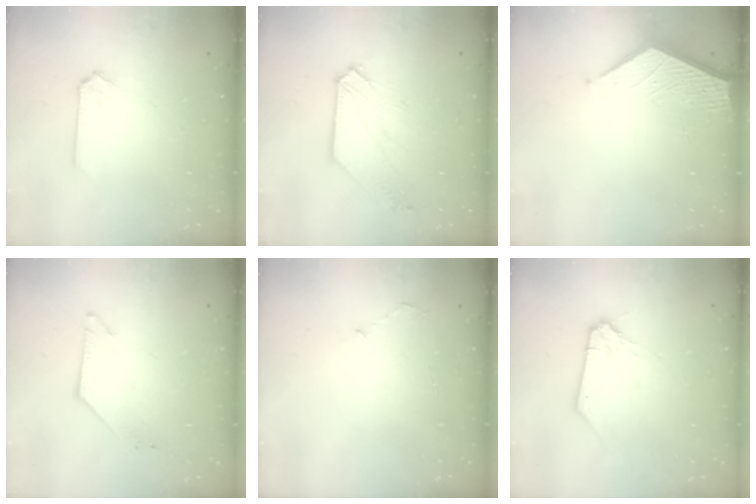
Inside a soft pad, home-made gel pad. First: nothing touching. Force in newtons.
{"total": 5.4, "press": 5.3, "slide": 0.8}
{"total": 3.3, "press": 3.3, "slide": 0.4}
{"total": 3.4, "press": 3.4, "slide": 0.1}
{"total": 4.0, "press": 4.0, "slide": 0.5}
{"total": 1.9, "press": 1.9, "slide": 0.3}